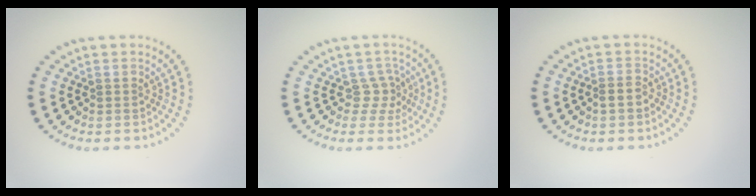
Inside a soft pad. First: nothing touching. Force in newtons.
{"total": 2.1, "press": 1.4, "slide": 1.6}
{"total": 1.3, "press": 1.2, "slide": 0.5}